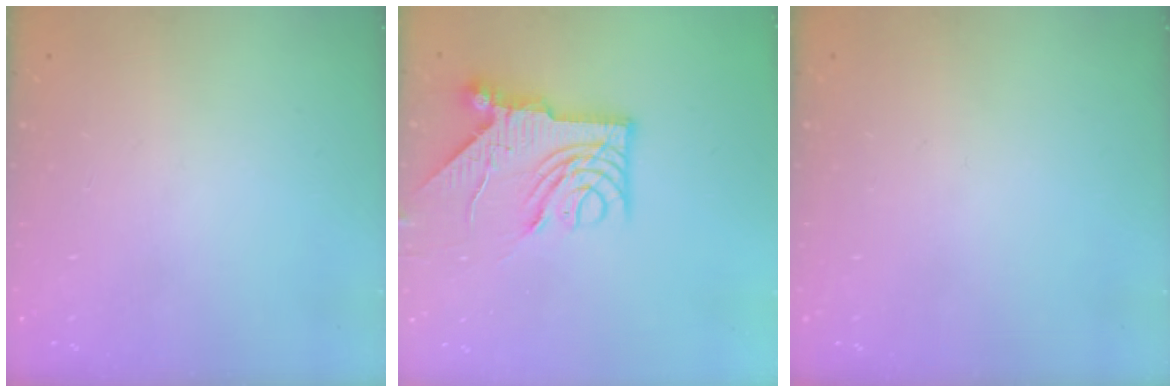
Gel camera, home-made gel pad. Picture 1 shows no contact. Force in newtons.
{"total": 12.8, "press": 12.8, "slide": 0.8}
{"total": 0.0}